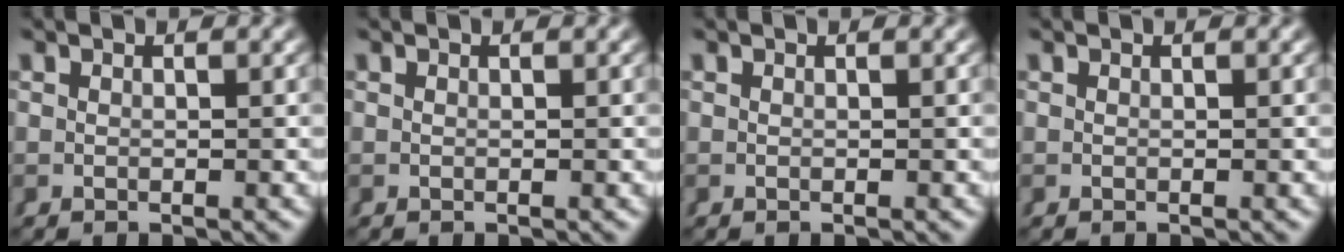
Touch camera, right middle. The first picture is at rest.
{"total": 0.0}
{"total": 0.0}
{"total": 0.0}